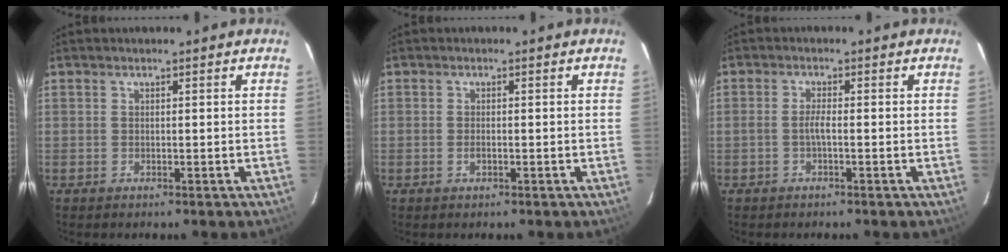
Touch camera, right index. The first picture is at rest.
{"total": 1.4, "force": [-0.4, 0.7, 1.1], "torque": [-0.023, 0.000, -0.008]}
{"total": 1.9, "force": [-0.7, 0.1, 1.8], "torque": [-0.036, 0.003, -0.014]}